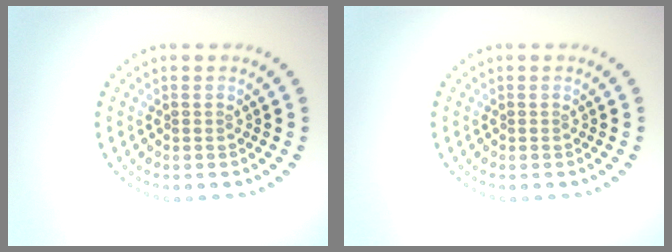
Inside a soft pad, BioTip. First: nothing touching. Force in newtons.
{"total": 0.0}